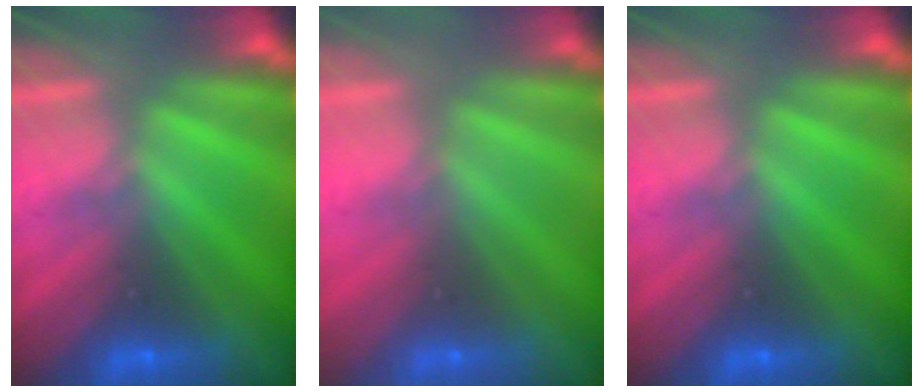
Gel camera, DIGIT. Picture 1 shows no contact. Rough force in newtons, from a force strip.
{"total": 2.9}
{"total": 0.0}